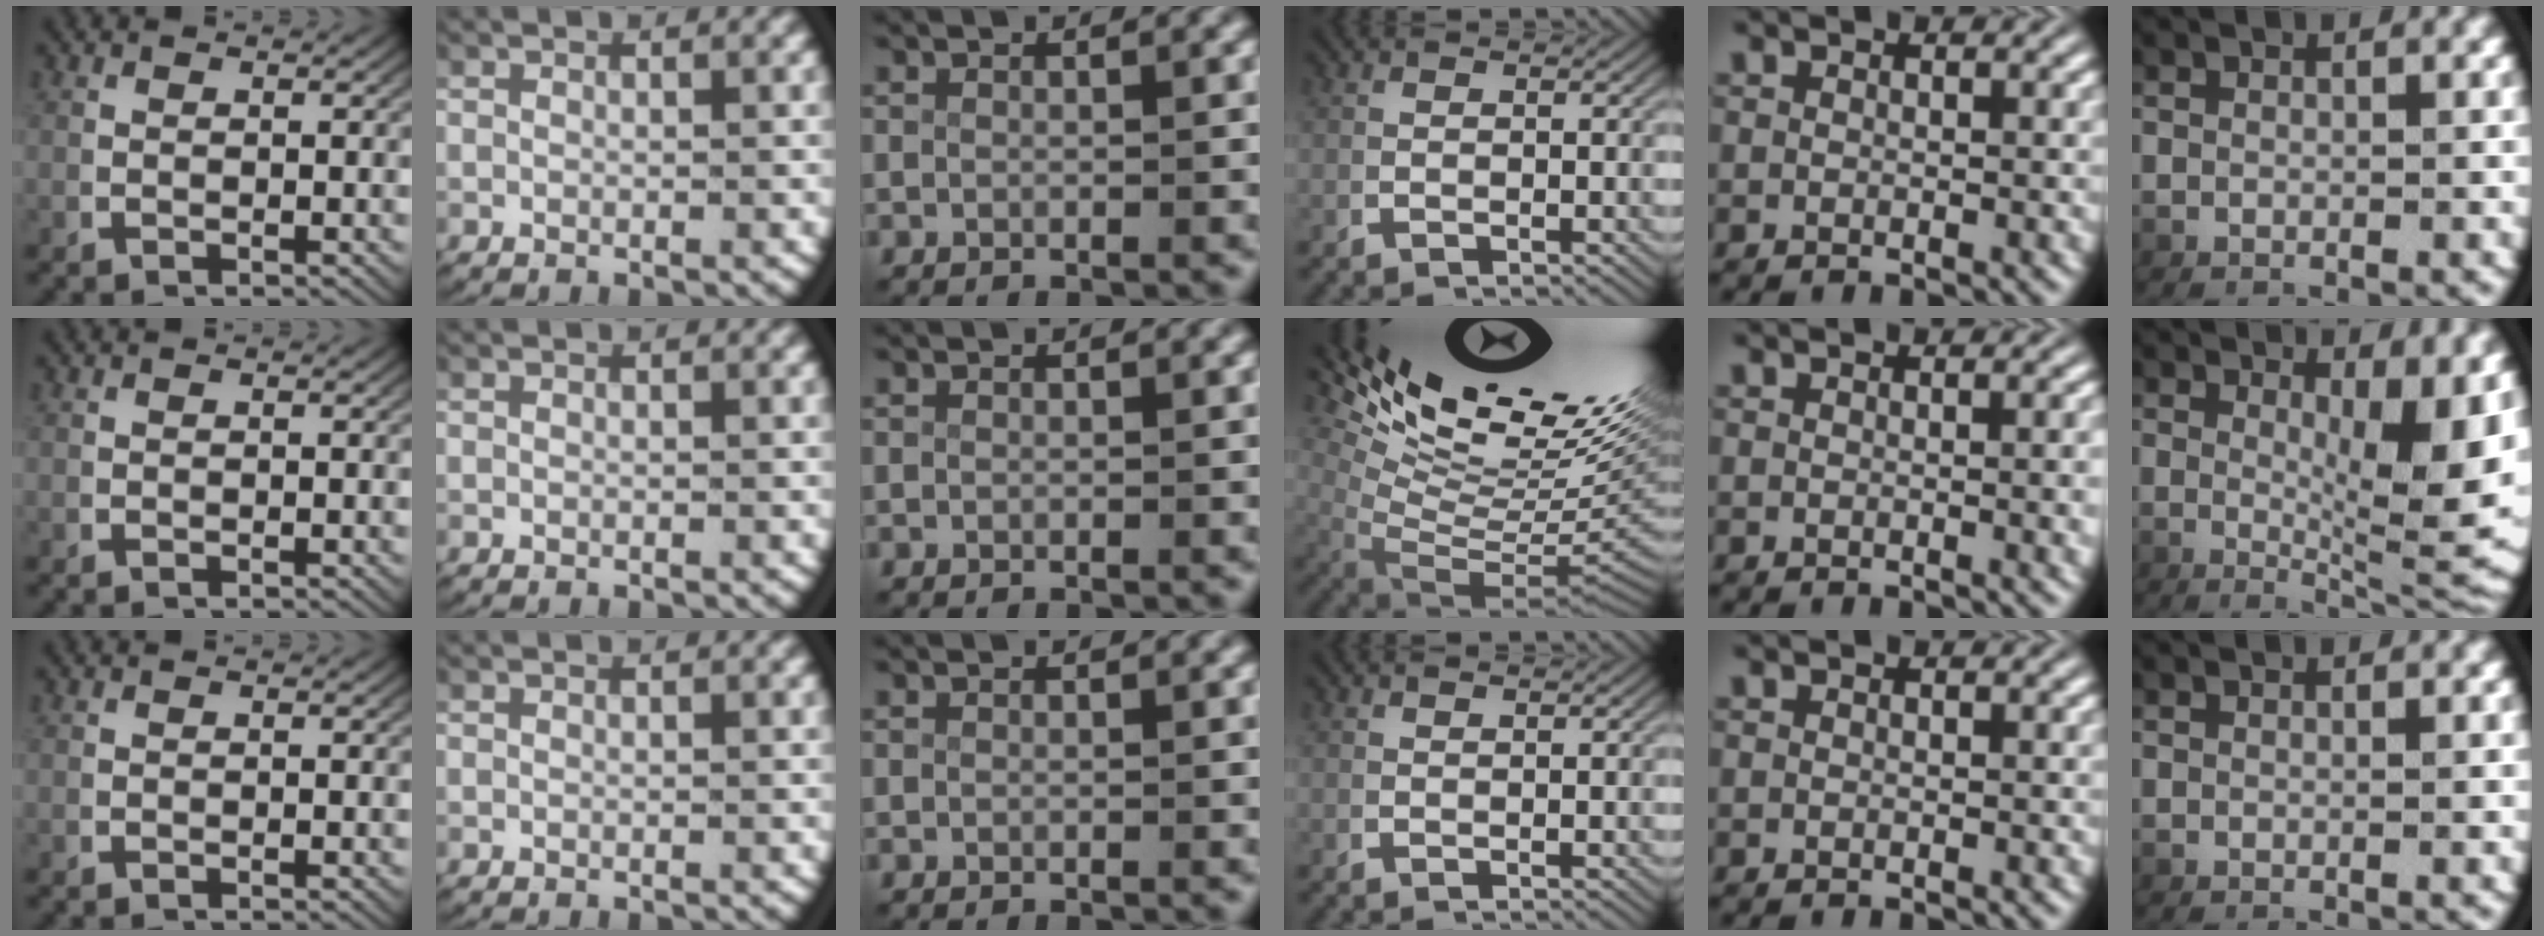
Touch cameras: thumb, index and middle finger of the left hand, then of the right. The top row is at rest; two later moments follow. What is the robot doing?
{"motion": "lift_and_place", "object": "plastic wrap"}